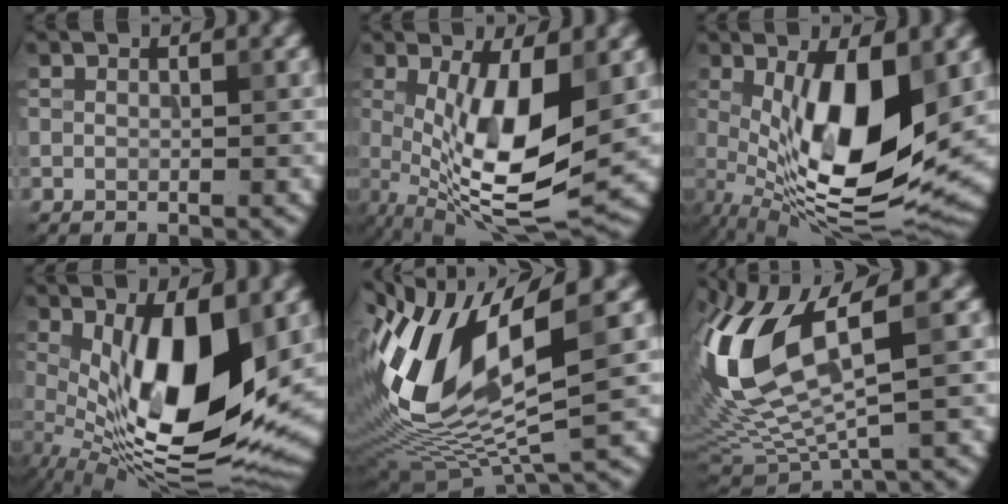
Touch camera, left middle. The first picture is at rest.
{"total": 9.9, "force": [0.2, 3.3, 9.3], "torque": [-0.170, -0.014, 0.008]}
{"total": 12.0, "force": [0.6, 4.4, 11.2], "torque": [-0.192, -0.019, 0.014]}
{"total": 13.5, "force": [0.9, 4.9, 12.5], "torque": [-0.207, -0.022, 0.016]}
{"total": 12.2, "force": [2.6, 4.5, 11.0], "torque": [-0.230, -0.003, 0.050]}
{"total": 11.7, "force": [3.0, 4.1, 10.6], "torque": [-0.243, -0.004, 0.065]}